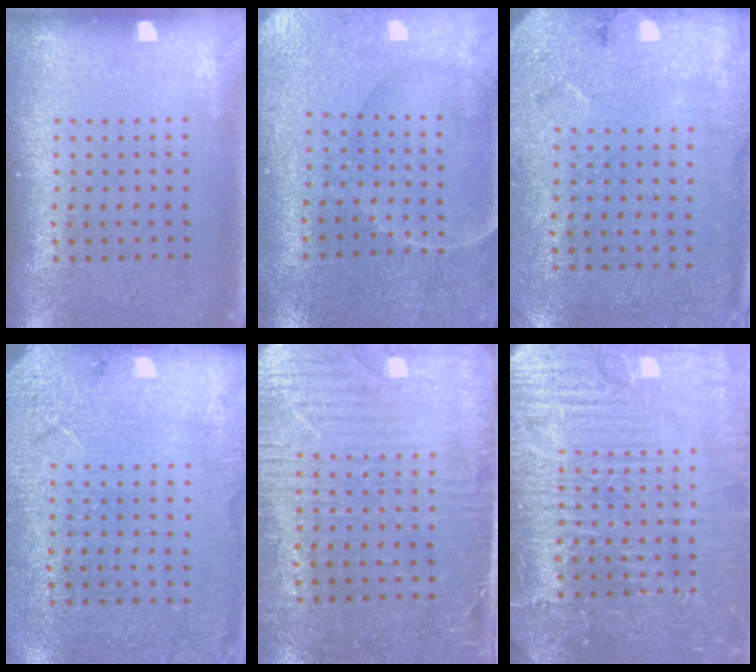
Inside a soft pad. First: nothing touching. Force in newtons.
{"total": 0.6, "press": 0.5, "slide": 0.4}
{"total": 2.7, "press": 2.2, "slide": 1.6}
{"total": 2.6, "press": 2.5, "slide": 0.8}
{"total": 3.4, "press": 2.9, "slide": 1.7}
{"total": 7.6, "press": 7.6, "slide": 1.0}